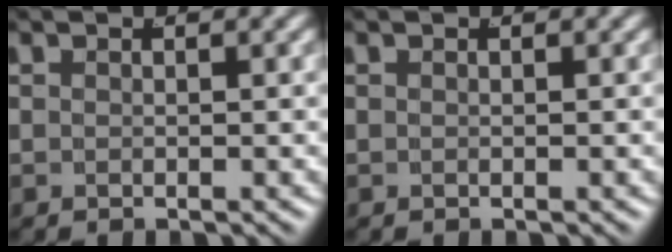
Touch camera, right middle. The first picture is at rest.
{"total": 0.0}